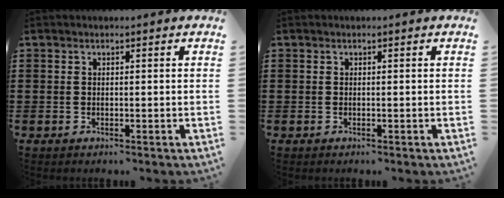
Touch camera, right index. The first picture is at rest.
{"total": 0.0}